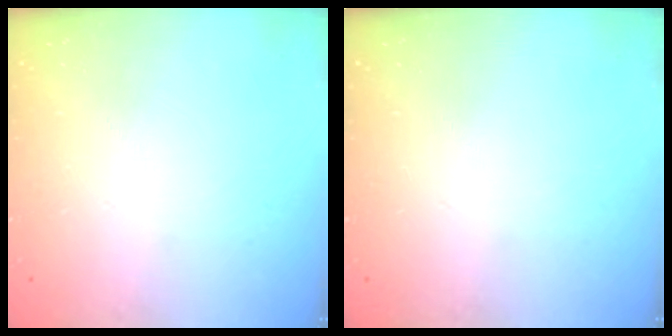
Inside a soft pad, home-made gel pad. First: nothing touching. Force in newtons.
{"total": 0.0}